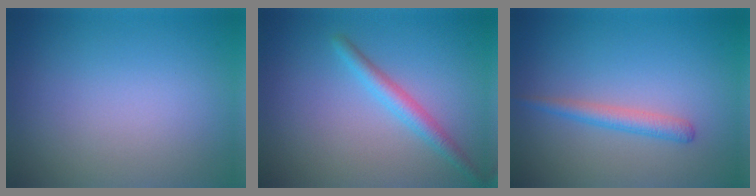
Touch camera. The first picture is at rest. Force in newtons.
{"total": 2.2, "press": 2.2, "slide": 0.0}
{"total": 1.9, "press": 1.9, "slide": 0.1}